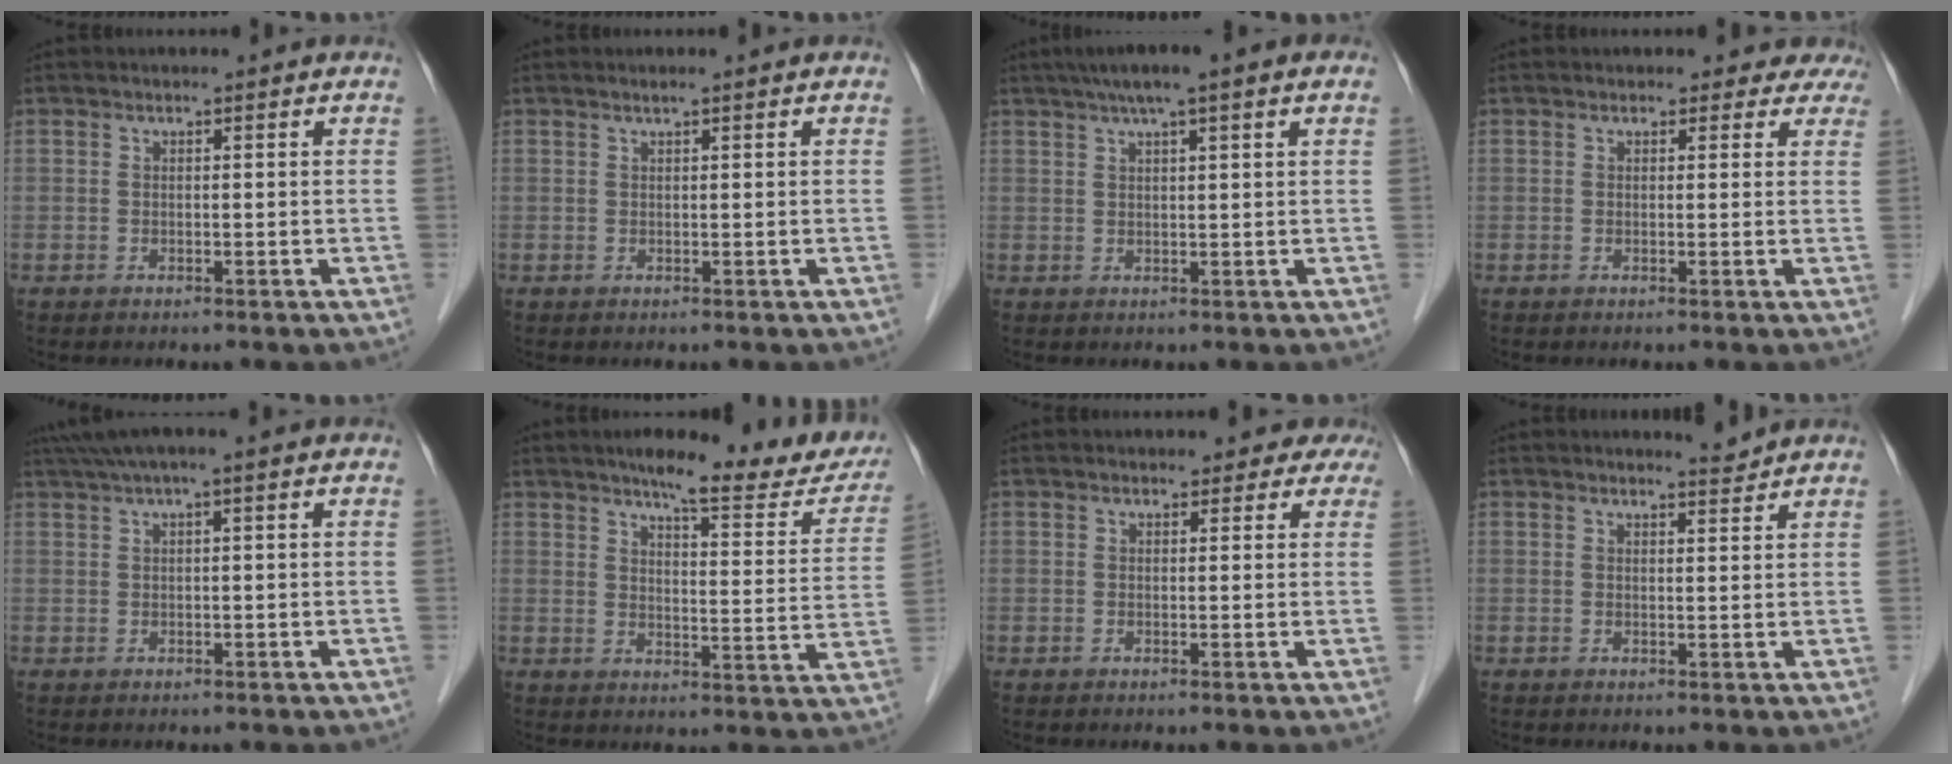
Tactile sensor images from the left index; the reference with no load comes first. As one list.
[{"total": 0.6, "force": [0.5, -0.1, 0.3], "torque": [-0.014, 0.002, 0.012]}, {"total": 7.1, "force": [4.6, 0.3, 5.4], "torque": [-0.084, 0.036, 0.070]}, {"total": 4.6, "force": [4.1, 2.1, -0.5], "torque": [0.033, -0.010, 0.018]}, {"total": 3.3, "force": [1.7, 0.1, 2.9], "torque": [-0.062, 0.031, 0.035]}, {"total": 15.5, "force": [13.1, 3.0, 7.8], "torque": [-0.083, -0.020, 0.152]}, {"total": 4.0, "force": [3.4, 2.2, 0.1], "torque": [0.024, -0.005, 0.015]}, {"total": 1.6, "force": [1.6, -0.3, -0.3], "torque": [-0.007, -0.011, 0.024]}]